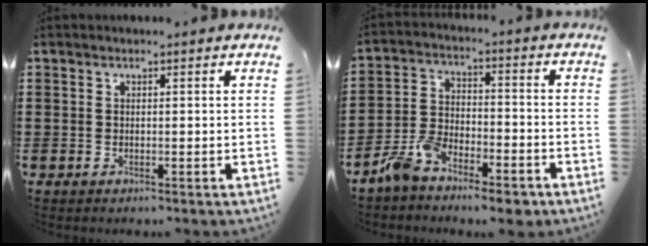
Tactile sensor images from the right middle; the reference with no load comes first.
{"total": 6.8, "force": [-5.8, 1.9, 2.8], "torque": [-0.071, 0.011, -0.115]}